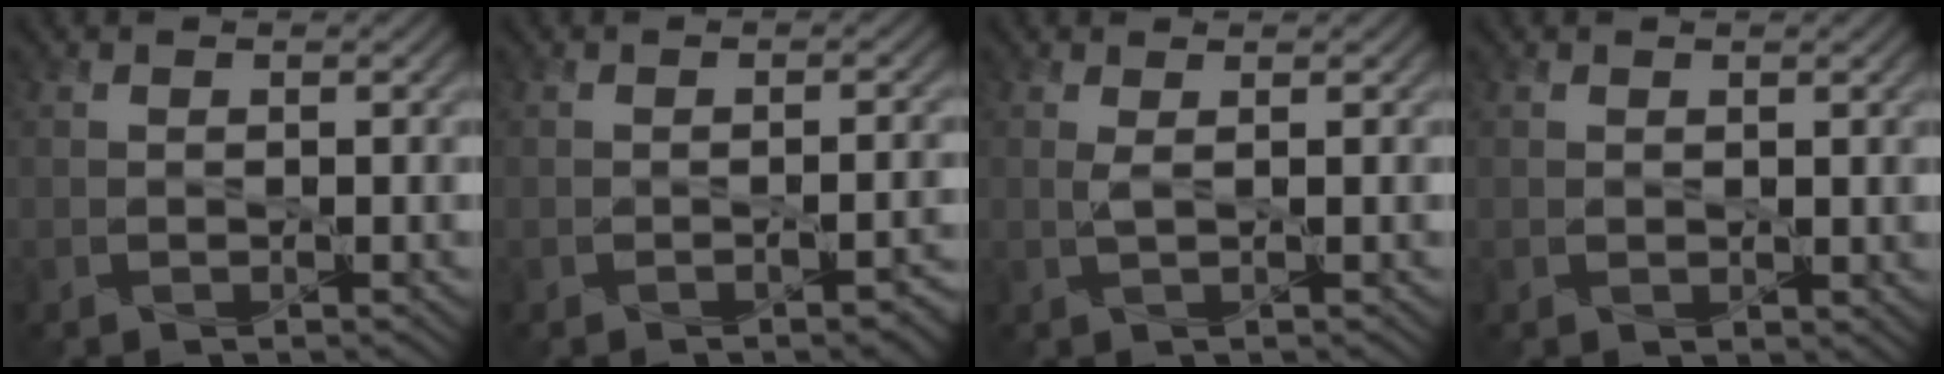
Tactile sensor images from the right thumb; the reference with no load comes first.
{"total": 2.3, "force": [-1.2, 0.8, 1.8], "torque": [-0.023, -0.001, -0.014]}
{"total": 1.0, "force": [0.3, 0.0, 1.0], "torque": [-0.026, 0.003, 0.004]}
{"total": 0.8, "force": [0.4, 0.6, 0.4], "torque": [-0.007, -0.006, 0.012]}